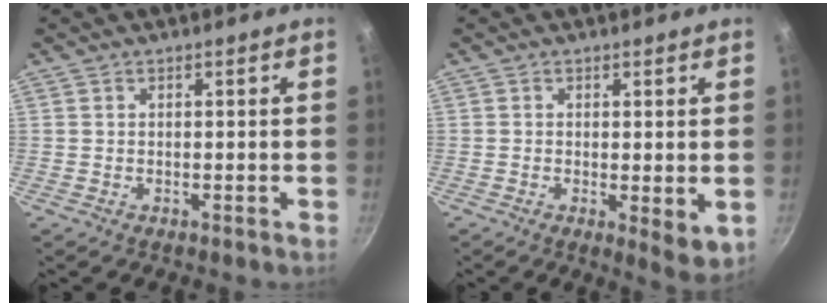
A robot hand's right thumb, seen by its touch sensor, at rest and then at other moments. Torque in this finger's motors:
{"motor_torque": [-0.03, 0.13, 0.00, -0.08, 0.00]}